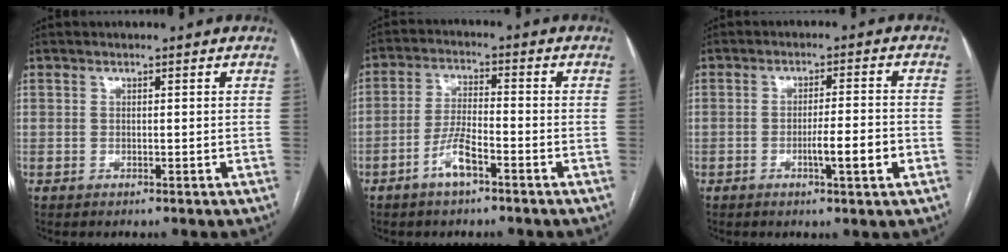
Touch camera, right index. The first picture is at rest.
{"total": 5.6, "force": [-3.2, 1.3, 4.4], "torque": [-0.095, 0.006, -0.062]}
{"total": 5.7, "force": [-2.1, 0.1, 5.2], "torque": [-0.079, -0.002, -0.031]}